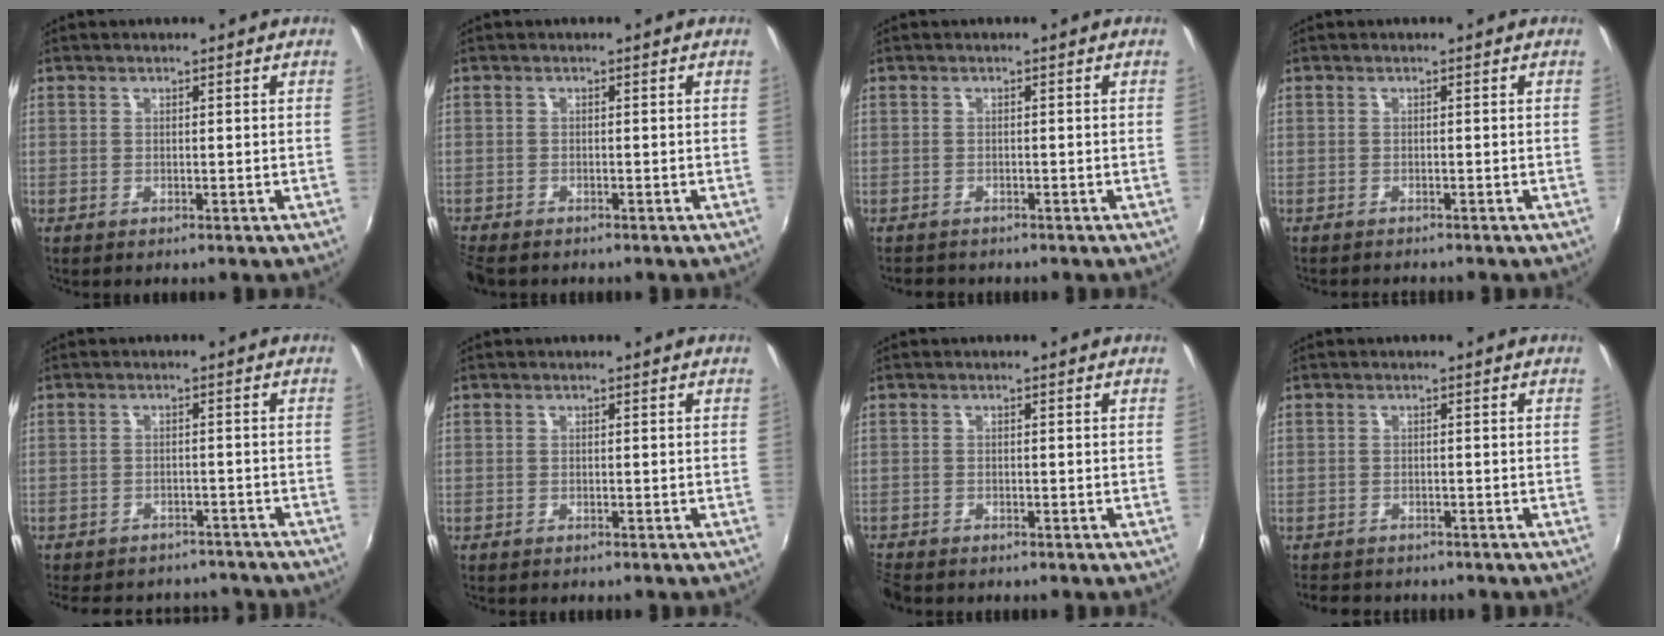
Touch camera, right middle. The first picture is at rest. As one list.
[{"total": 3.9, "force": [-3.4, 1.2, 1.5], "torque": [-0.044, -0.021, -0.065]}, {"total": 1.8, "force": [-1.6, 0.8, 0.2], "torque": [-0.009, -0.006, -0.027]}, {"total": 1.6, "force": [-1.6, 0.1, 0.3], "torque": [-0.013, -0.011, -0.027]}, {"total": 14.5, "force": [-12.5, 5.6, 4.8], "torque": [-0.112, 0.006, -0.161]}, {"total": 0.5, "force": [-0.5, 0.0, 0.1], "torque": [-0.003, -0.003, -0.009]}, {"total": 3.7, "force": [-3.4, 0.9, 1.0], "torque": [-0.034, -0.019, -0.067]}, {"total": 4.1, "force": [-3.6, 1.8, 0.8], "torque": [-0.028, -0.007, -0.061]}]